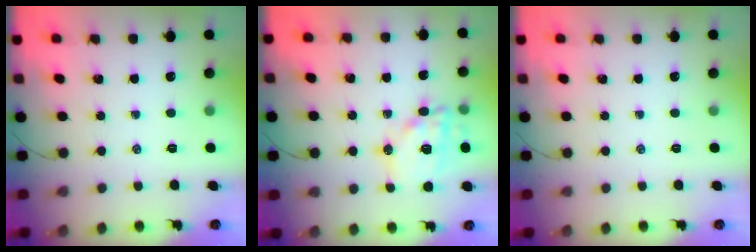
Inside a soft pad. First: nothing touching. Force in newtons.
{"total": 12.8, "press": 12.7, "slide": 1.9}
{"total": 0.0}